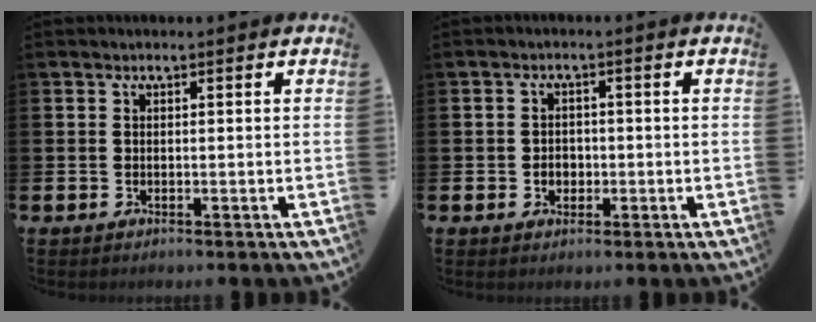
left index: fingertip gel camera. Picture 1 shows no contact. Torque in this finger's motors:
{"motor_torque": [0.32, 0.30, 0.06, 0.03]}